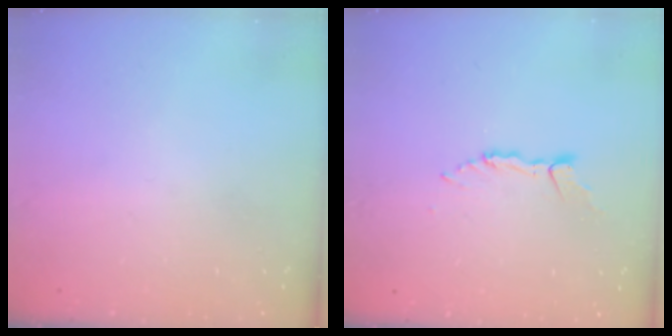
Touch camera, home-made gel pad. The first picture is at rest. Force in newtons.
{"total": 4.7, "press": 4.7, "slide": 0.4}